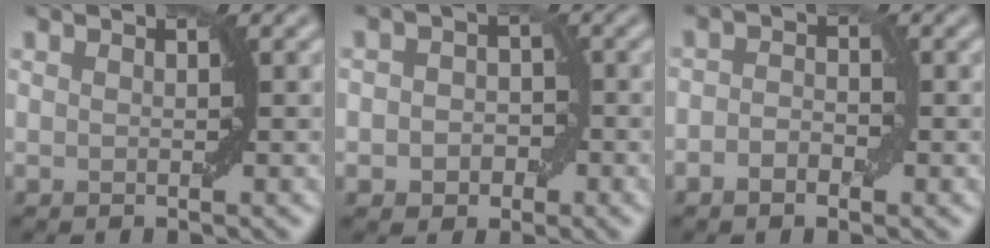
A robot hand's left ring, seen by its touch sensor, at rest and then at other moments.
{"total": 3.3, "force": [-0.8, 2.8, 1.7], "torque": [0.005, 0.000, -0.020]}
{"total": 1.9, "force": [-0.8, 1.3, 1.2], "torque": [-0.023, 0.001, -0.016]}